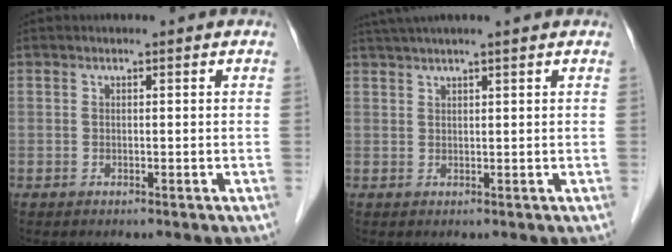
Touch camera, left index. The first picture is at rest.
{"total": 6.5, "force": [5.3, -0.6, 3.6], "torque": [-0.056, 0.040, 0.084]}